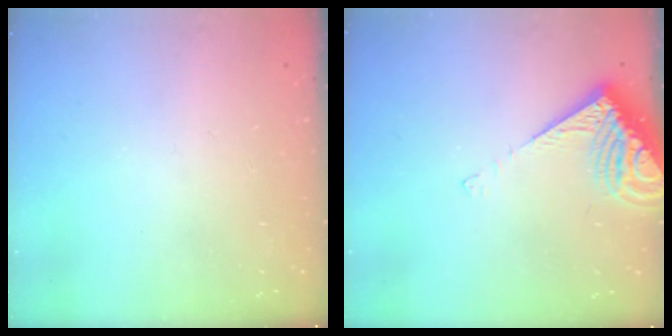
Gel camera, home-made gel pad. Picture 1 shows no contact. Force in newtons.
{"total": 7.9, "press": 7.9, "slide": 1.0}